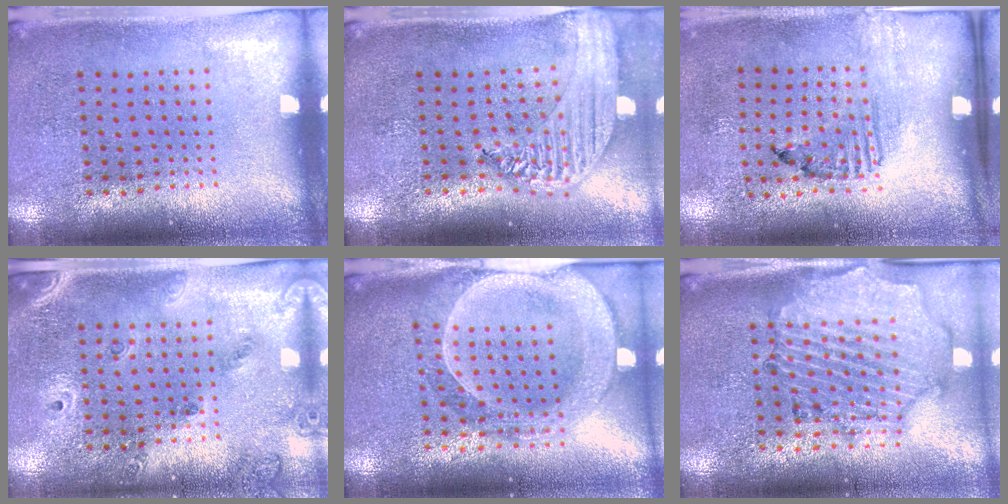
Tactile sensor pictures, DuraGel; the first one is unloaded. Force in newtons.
{"total": 2.2, "press": 2.0, "slide": 0.9}
{"total": 1.7, "press": 1.0, "slide": 1.4}
{"total": 1.4, "press": 1.3, "slide": 0.5}
{"total": 2.6, "press": 2.3, "slide": 1.2}
{"total": 1.7, "press": 1.7, "slide": 0.3}